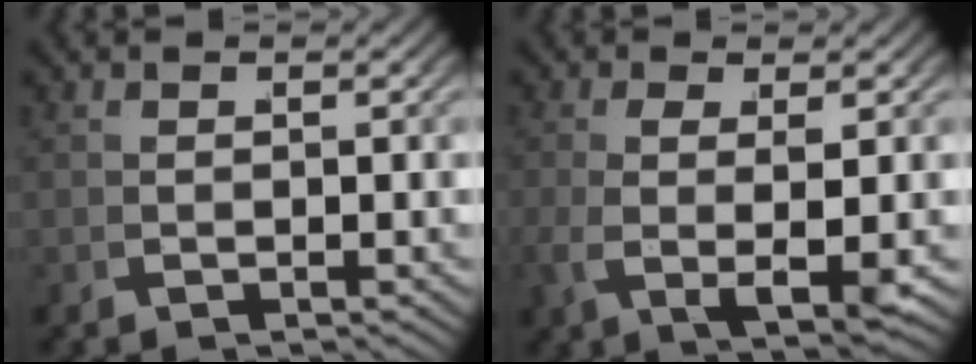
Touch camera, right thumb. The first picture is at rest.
{"total": 5.1, "force": [-0.2, 1.8, 4.8], "torque": [-0.107, -0.021, 0.012]}